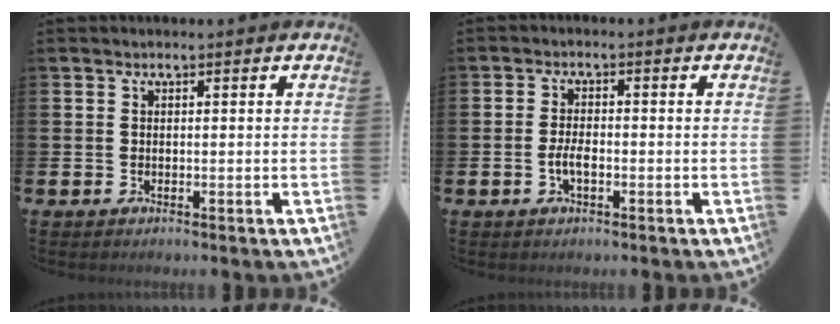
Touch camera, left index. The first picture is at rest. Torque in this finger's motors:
{"motor_torque": [0.36, 0.18, 0.08, 0.08]}